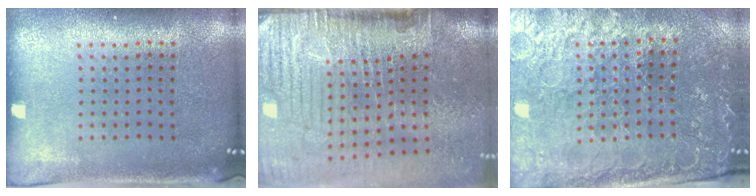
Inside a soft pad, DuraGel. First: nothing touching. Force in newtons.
{"total": 5.4, "press": 4.4, "slide": 3.2}
{"total": 3.2, "press": 3.2, "slide": 0.4}